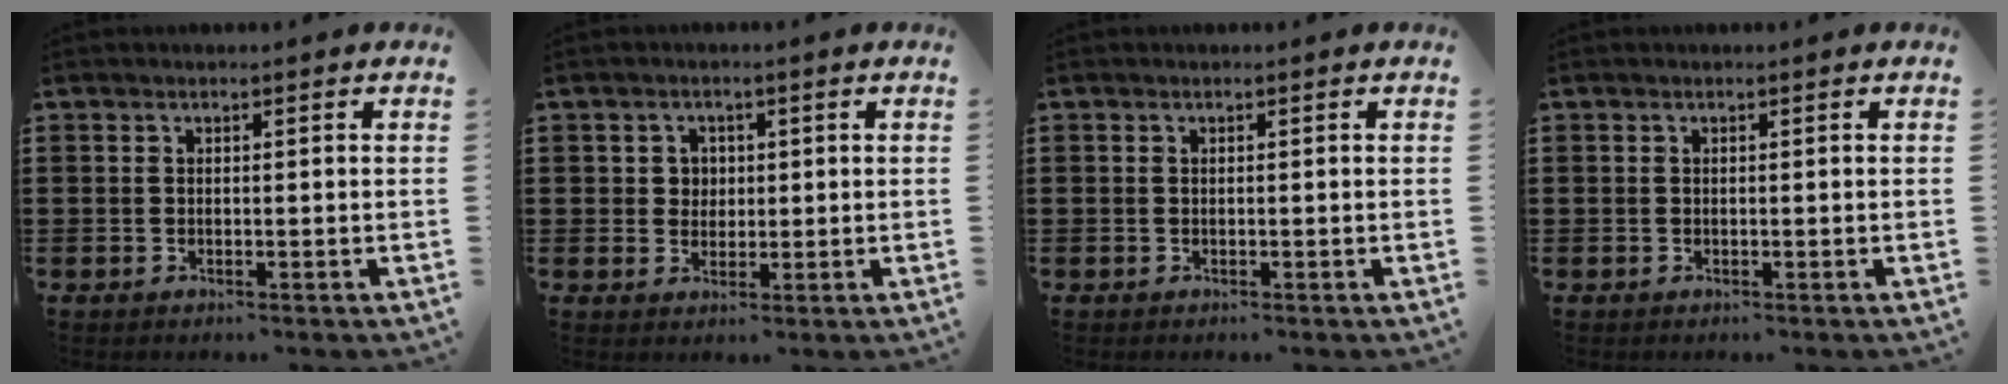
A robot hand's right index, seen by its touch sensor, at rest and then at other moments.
{"total": 2.6, "force": [0.5, 2.4, 0.8], "torque": [-0.026, 0.010, 0.006]}
{"total": 0.0}
{"total": 0.0}